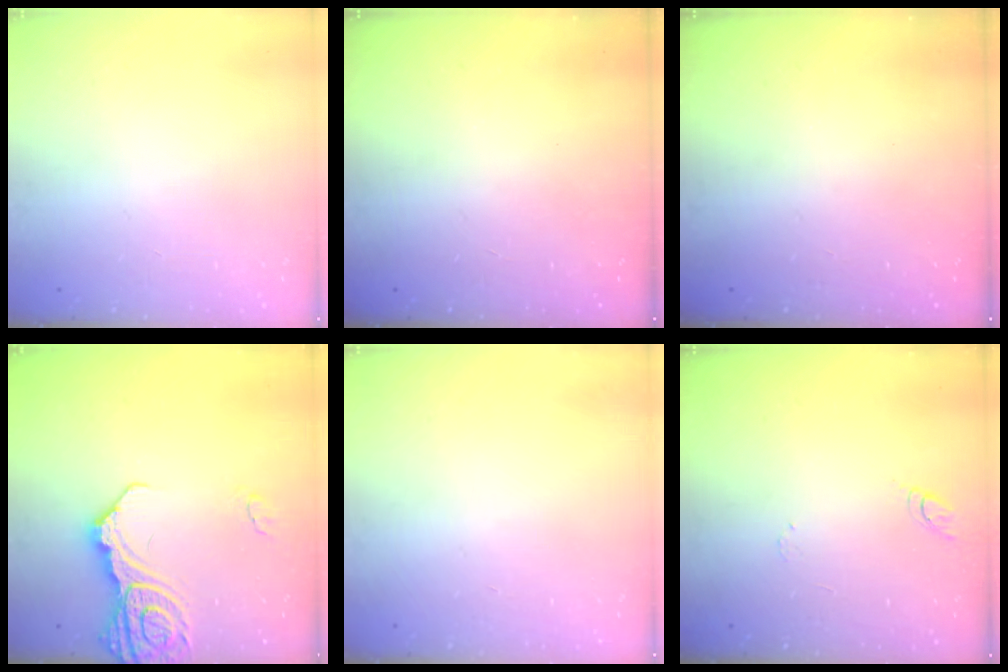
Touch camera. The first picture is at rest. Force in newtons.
{"total": 0.0}
{"total": 0.0}
{"total": 16.1, "press": 16.0, "slide": 1.9}
{"total": 0.0}
{"total": 5.5, "press": 5.4, "slide": 0.5}